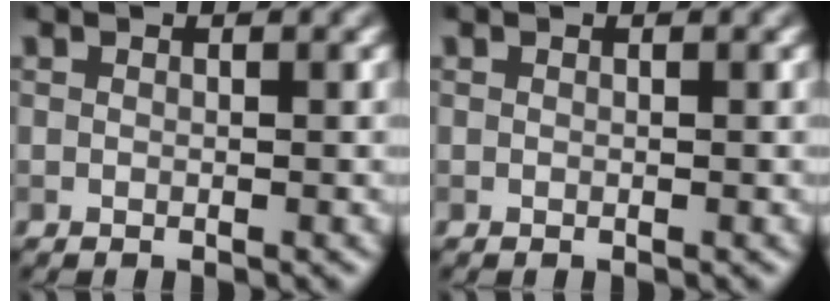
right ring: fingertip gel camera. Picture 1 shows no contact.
{"total": 0.0}